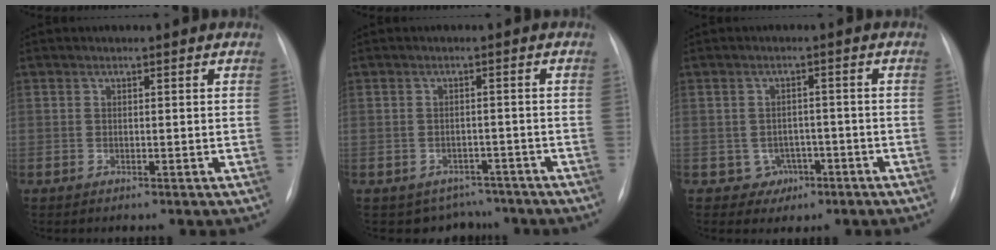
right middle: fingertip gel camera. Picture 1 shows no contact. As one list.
[{"total": 5.2, "force": [-4.3, 2.9, -0.3], "torque": [0.016, 0.019, -0.052]}, {"total": 3.2, "force": [-1.4, 2.9, 0.3], "torque": [0.004, 0.013, -0.010]}]